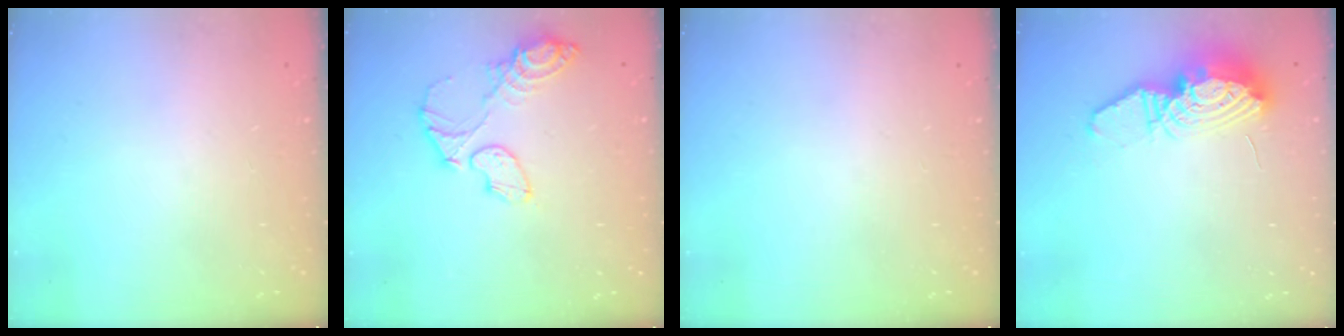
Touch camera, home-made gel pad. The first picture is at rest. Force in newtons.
{"total": 11.0, "press": 11.0, "slide": 0.5}
{"total": 0.0}
{"total": 13.1, "press": 13.0, "slide": 1.4}